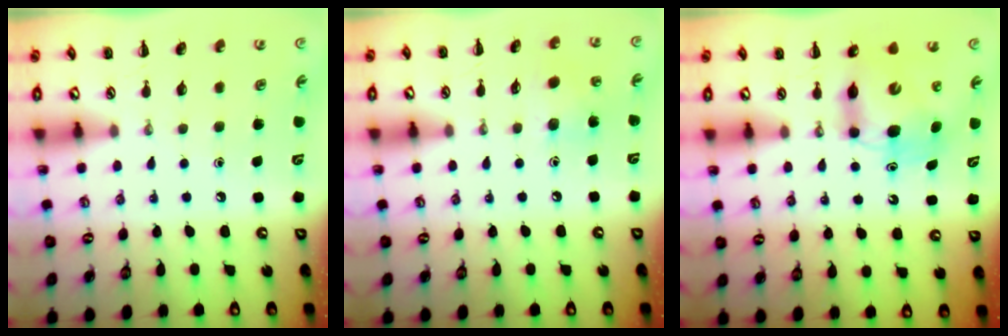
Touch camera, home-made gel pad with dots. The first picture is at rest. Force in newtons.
{"total": 6.5, "press": 6.5, "slide": 0.6}
{"total": 8.1, "press": 8.1, "slide": 0.9}